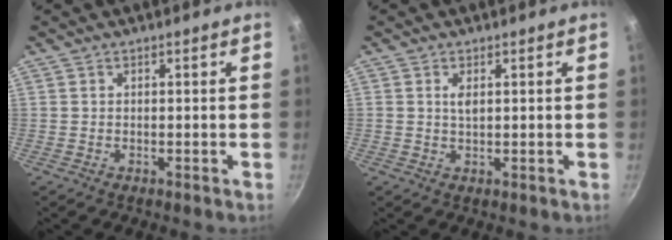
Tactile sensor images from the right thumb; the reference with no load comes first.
{"total": 1.8, "force": [0.6, 0.9, 1.4], "torque": [-0.027, 0.000, 0.012]}